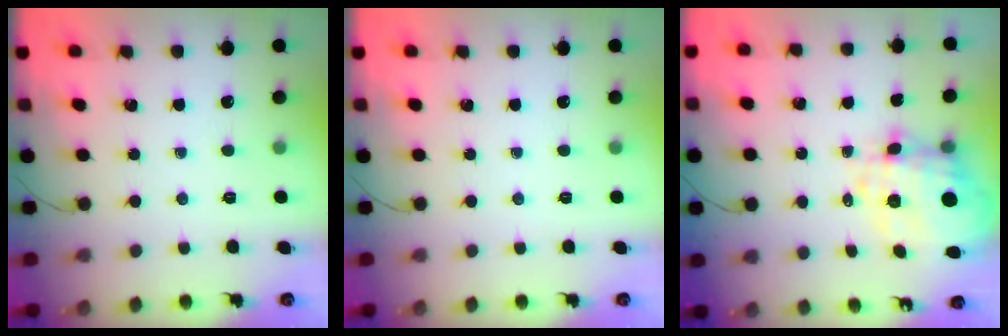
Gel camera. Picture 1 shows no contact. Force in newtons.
{"total": 0.0}
{"total": 8.8, "press": 8.2, "slide": 3.4}